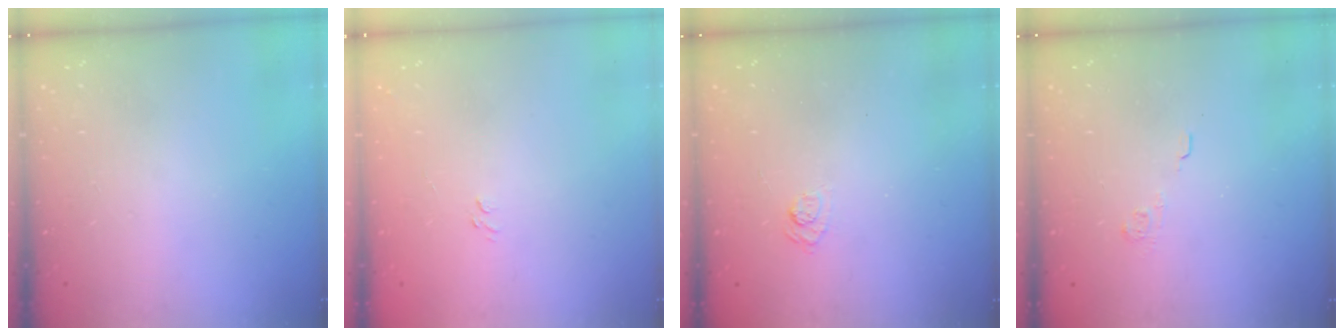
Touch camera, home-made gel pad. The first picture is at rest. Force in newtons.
{"total": 5.4, "press": 5.3, "slide": 1.0}
{"total": 2.8, "press": 2.3, "slide": 1.6}
{"total": 4.3, "press": 4.3, "slide": 0.9}